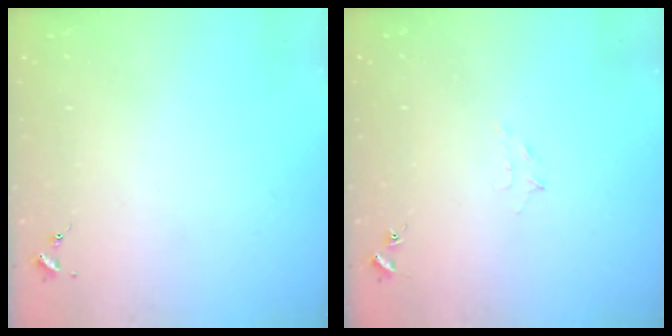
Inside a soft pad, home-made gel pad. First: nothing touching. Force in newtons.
{"total": 5.3, "press": 5.1, "slide": 1.0}